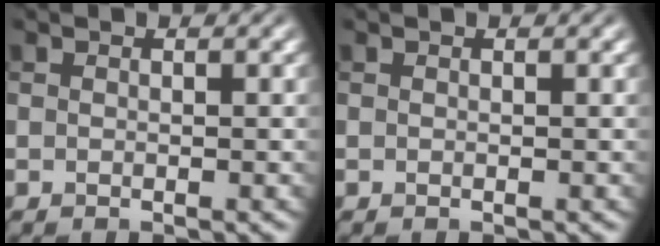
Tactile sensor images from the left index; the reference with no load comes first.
{"total": 0.0}